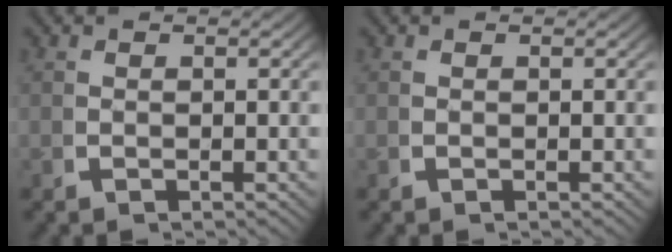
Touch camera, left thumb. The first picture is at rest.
{"total": 0.0}